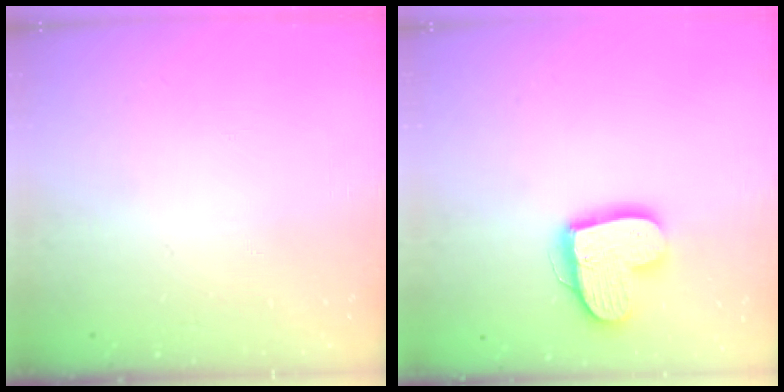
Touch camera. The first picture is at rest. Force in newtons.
{"total": 14.6, "press": 14.6, "slide": 1.3}